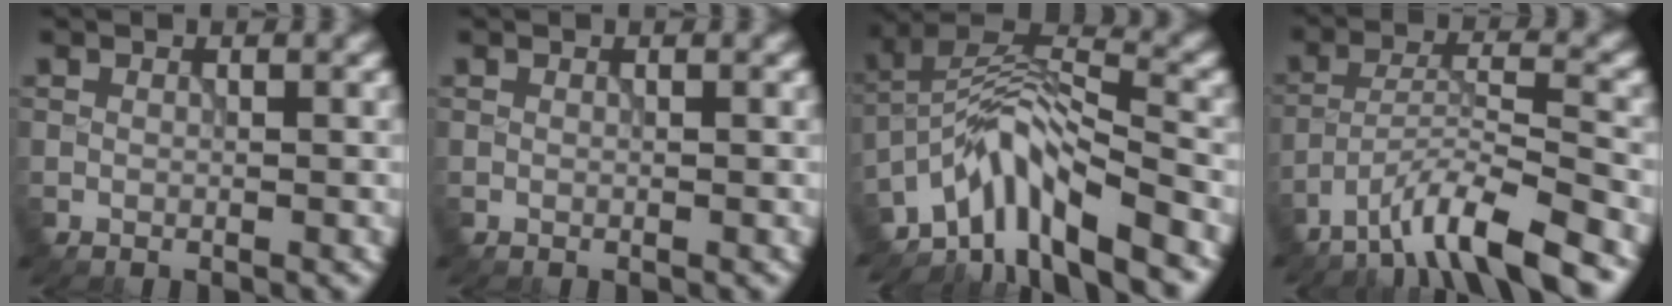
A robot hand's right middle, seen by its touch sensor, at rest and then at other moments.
{"total": 0.0}
{"total": 8.3, "force": [-5.5, 2.5, 5.7], "torque": [-0.084, 0.009, -0.113]}
{"total": 7.6, "force": [-5.7, 1.0, 4.9], "torque": [-0.081, 0.003, -0.106]}